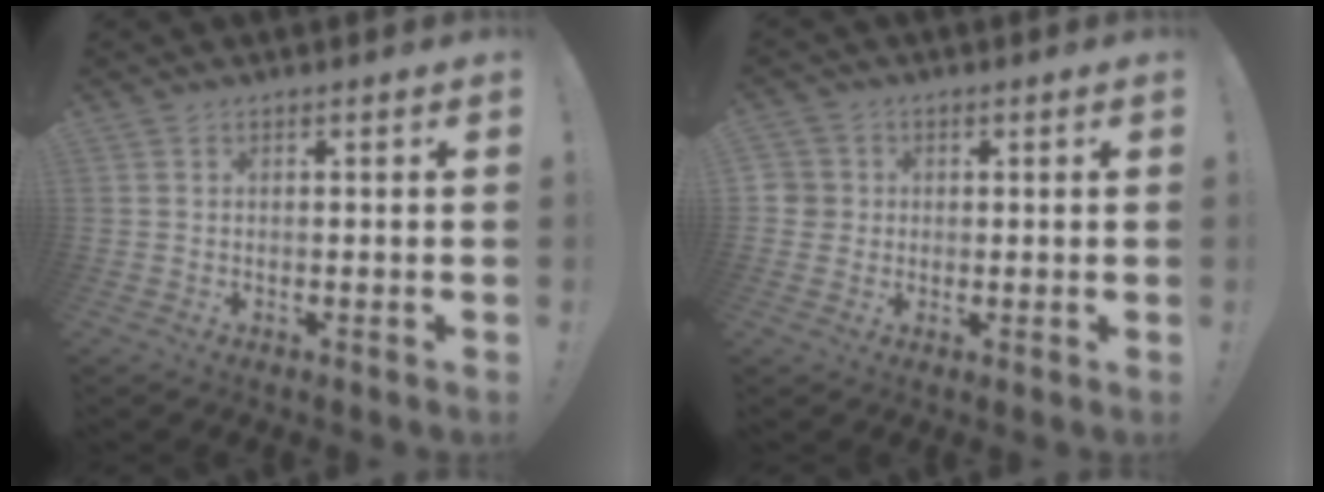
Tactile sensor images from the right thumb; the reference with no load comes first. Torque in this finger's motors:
{"motor_torque": [-0.08, -0.05, -0.09, 0.01, -0.01]}